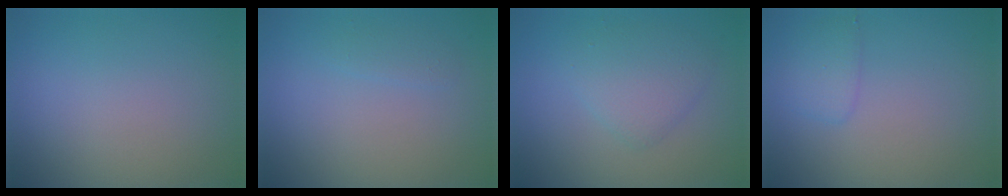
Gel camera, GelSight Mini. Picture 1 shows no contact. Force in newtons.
{"total": 0.9, "press": 0.9, "slide": 0.0}
{"total": 2.9, "press": 2.9, "slide": 0.0}
{"total": 1.7, "press": 1.7, "slide": 0.2}